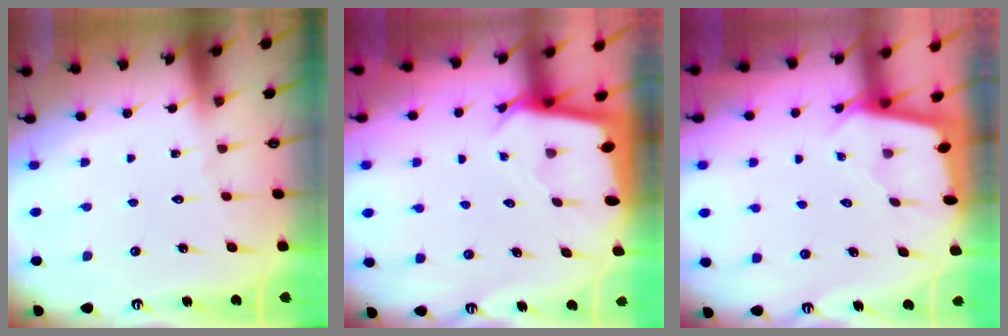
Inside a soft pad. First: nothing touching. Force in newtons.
{"total": 2.5, "press": 2.5, "slide": 0.2}
{"total": 1.8, "press": 1.8, "slide": 0.1}